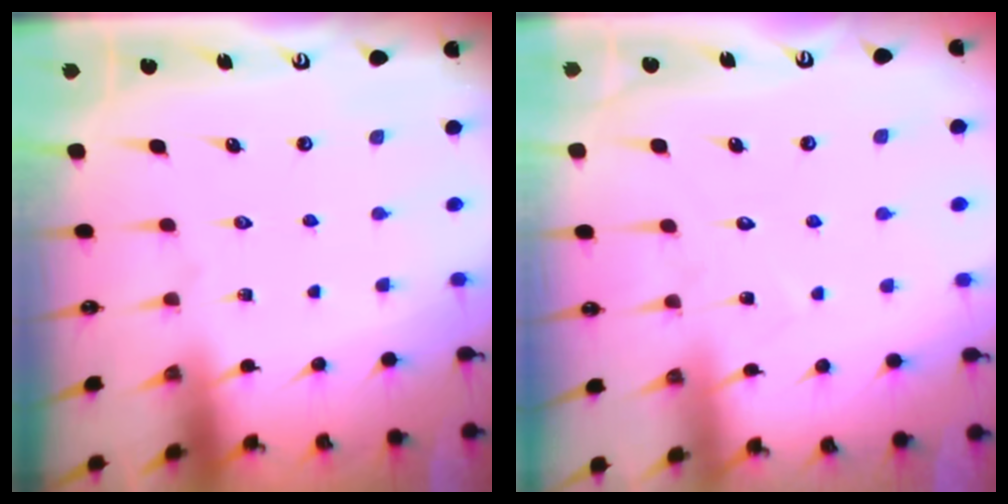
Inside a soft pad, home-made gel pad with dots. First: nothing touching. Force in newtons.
{"total": 5.2, "press": 5.2, "slide": 0.4}